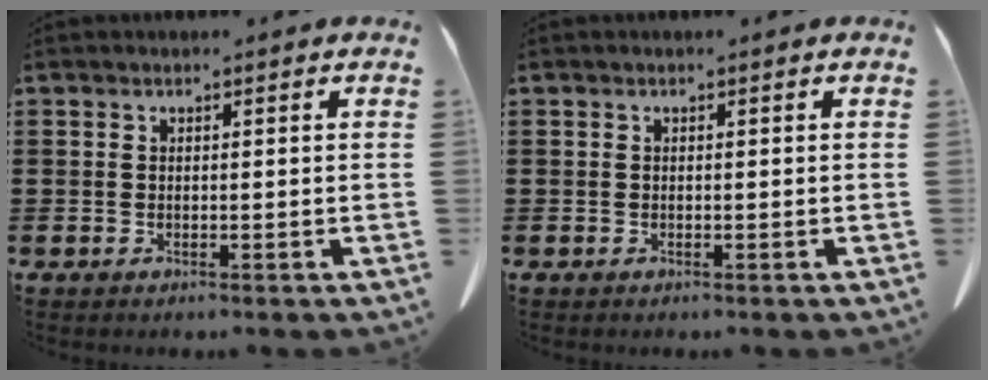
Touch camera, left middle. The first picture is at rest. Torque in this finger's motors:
{"motor_torque": [-0.48, -0.56, -0.07, 0.02]}